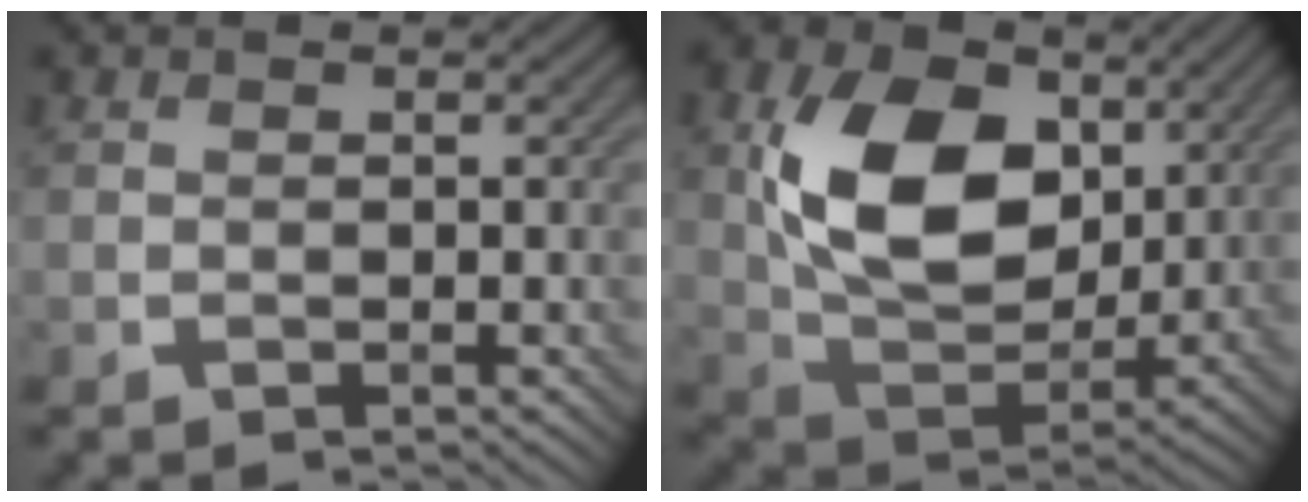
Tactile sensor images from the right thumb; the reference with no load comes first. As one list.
[{"total": 13.3, "force": [3.4, 8.9, 9.3], "torque": [-0.194, -0.003, 0.063]}]